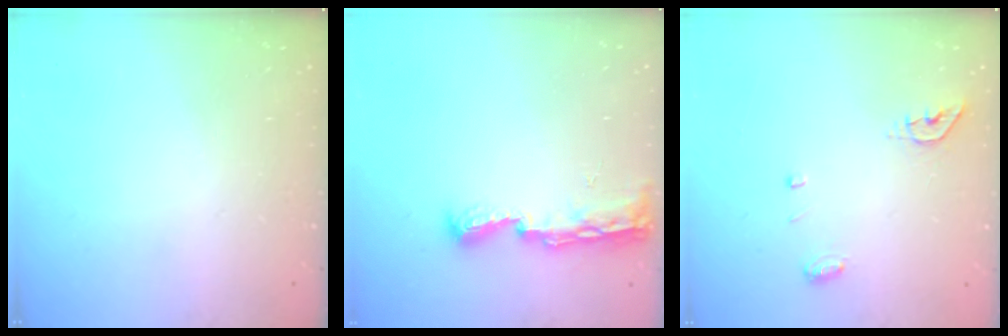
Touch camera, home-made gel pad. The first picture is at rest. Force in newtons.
{"total": 8.3, "press": 8.2, "slide": 0.9}
{"total": 8.4, "press": 5.6, "slide": 6.3}